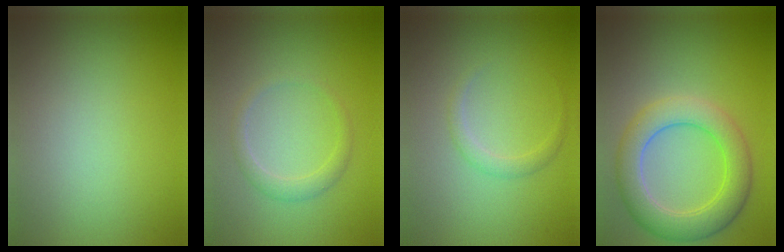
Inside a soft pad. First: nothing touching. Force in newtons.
{"total": 1.7, "press": 1.7, "slide": 0.2}
{"total": 1.2, "press": 1.2, "slide": 0.1}
{"total": 5.7, "press": 5.7, "slide": 0.2}